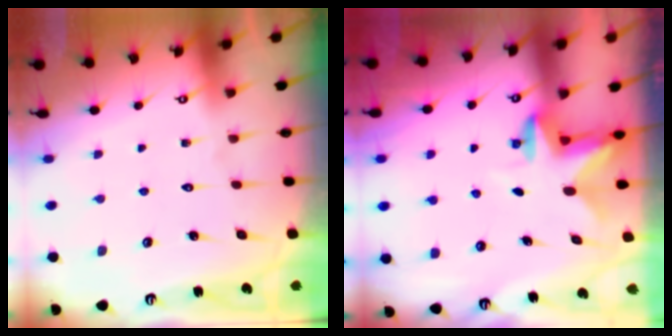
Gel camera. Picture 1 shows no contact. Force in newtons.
{"total": 2.6, "press": 2.6, "slide": 0.6}